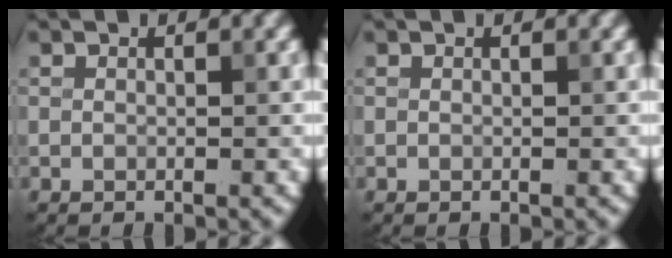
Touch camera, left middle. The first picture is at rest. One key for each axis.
{"total": 0.0}